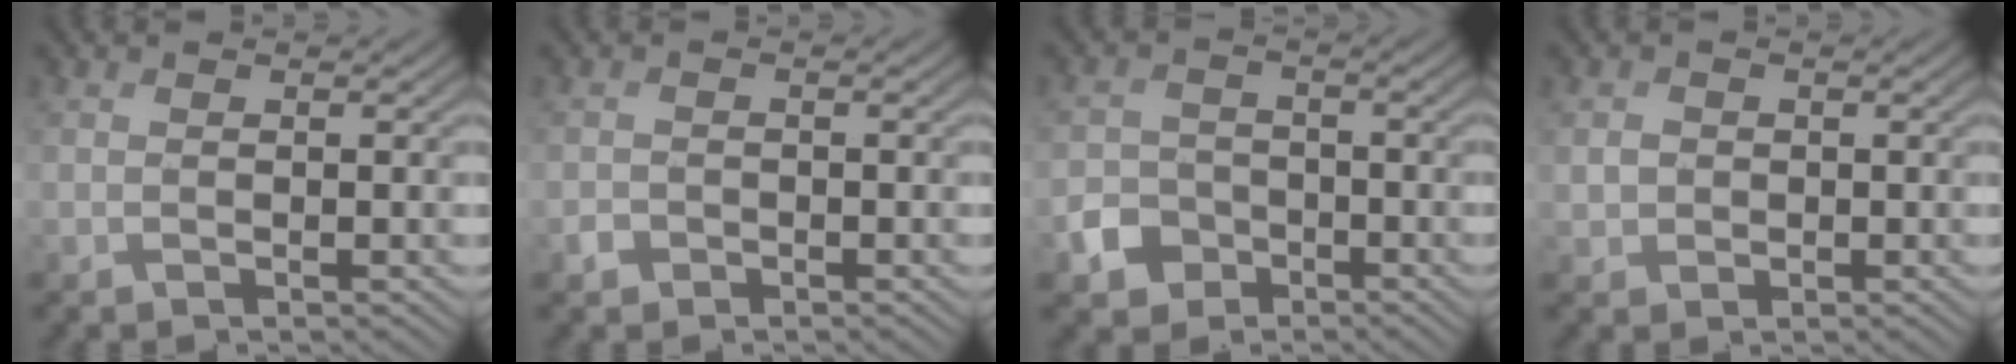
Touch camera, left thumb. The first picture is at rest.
{"total": 1.1, "force": [-0.7, 0.8, 0.2], "torque": [-0.003, 0.000, -0.016]}
{"total": 4.3, "force": [-2.3, 3.4, 1.3], "torque": [-0.029, -0.003, -0.050]}
{"total": 1.7, "force": [0.2, 1.6, 0.6], "torque": [-0.017, -0.004, 0.001]}